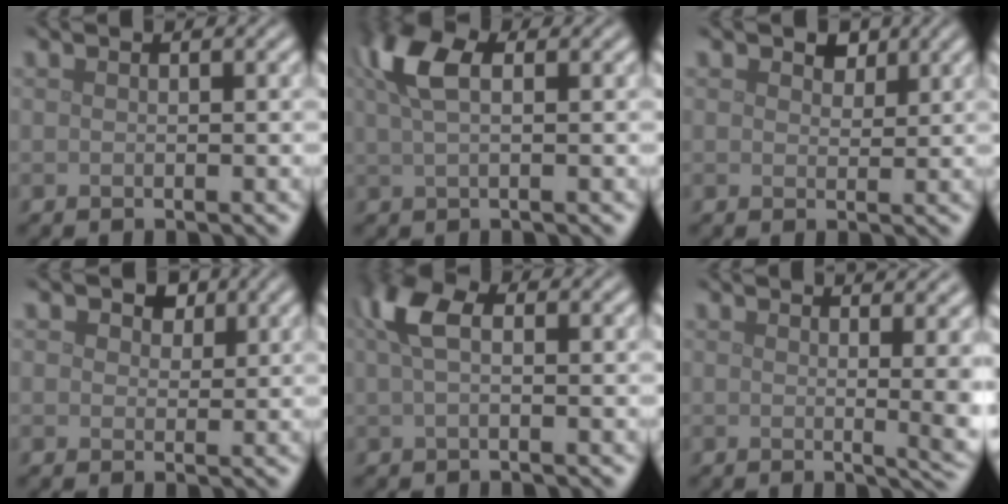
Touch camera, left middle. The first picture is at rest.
{"total": 4.8, "force": [1.9, 2.1, 3.8], "torque": [-0.082, 0.012, 0.031]}
{"total": 1.7, "force": [1.2, 1.0, 0.7], "torque": [-0.011, -0.004, 0.014]}
{"total": 2.8, "force": [1.6, 1.8, 1.4], "torque": [-0.021, -0.002, 0.014]}
{"total": 3.8, "force": [1.2, 1.7, 3.1], "torque": [-0.067, 0.011, 0.014]}
{"total": 8.6, "force": [2.2, 3.4, 7.6], "torque": [-0.037, 0.029, 0.008]}